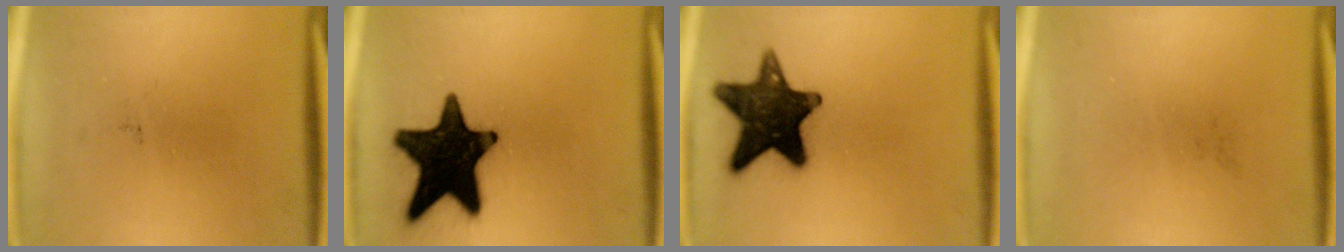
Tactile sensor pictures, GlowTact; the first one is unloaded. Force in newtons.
{"total": 19.3}
{"total": 15.8}
{"total": 0.0}